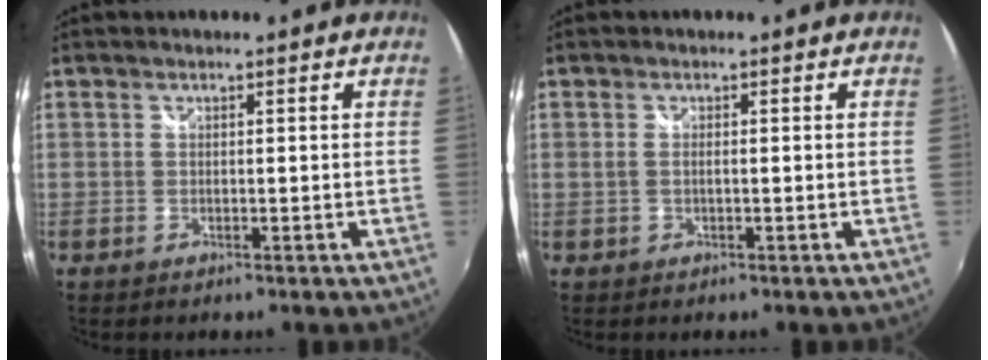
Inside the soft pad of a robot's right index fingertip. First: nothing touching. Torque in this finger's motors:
{"motor_torque": [-0.18, 0.12, -0.04, 0.00]}